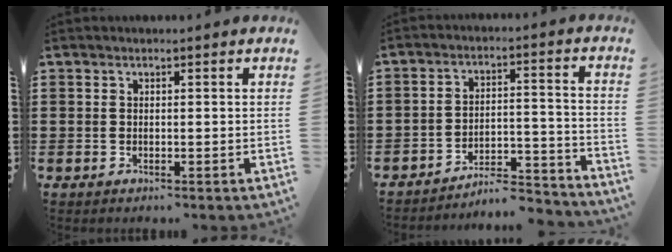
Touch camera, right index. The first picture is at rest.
{"total": 6.0, "force": [-5.7, 0.8, 1.5], "torque": [-0.023, 0.006, -0.113]}